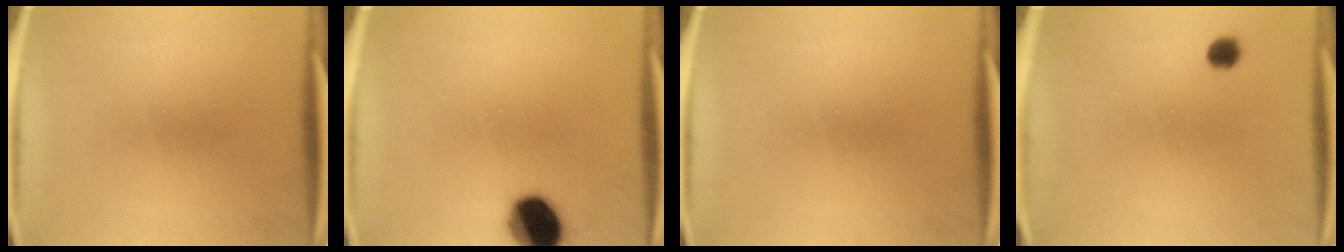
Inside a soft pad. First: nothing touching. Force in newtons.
{"total": 10.9}
{"total": 0.0}
{"total": 1.8}